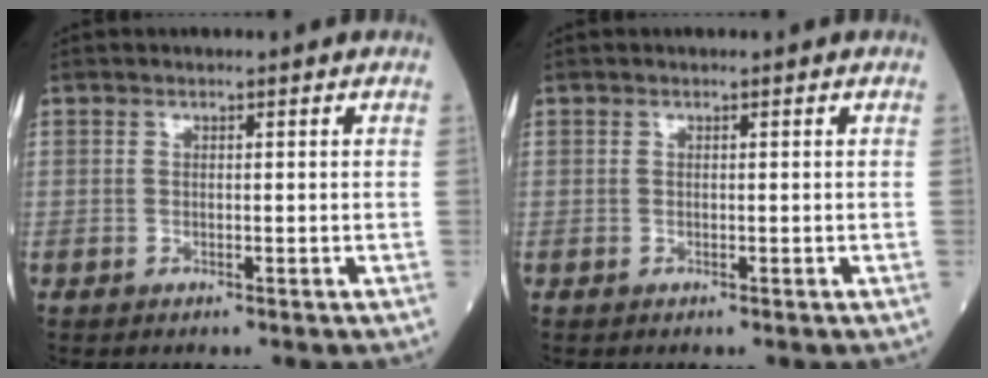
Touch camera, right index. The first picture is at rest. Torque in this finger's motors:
{"motor_torque": [0.00, 0.00, 0.00, 0.00]}